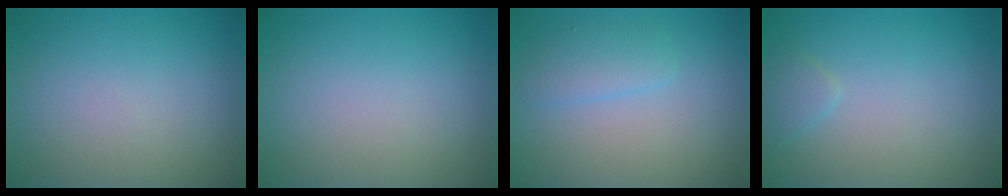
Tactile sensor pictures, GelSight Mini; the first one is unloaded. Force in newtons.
{"total": 0.0}
{"total": 1.9, "press": 1.9, "slide": 0.1}
{"total": 1.1, "press": 1.1, "slide": 0.1}